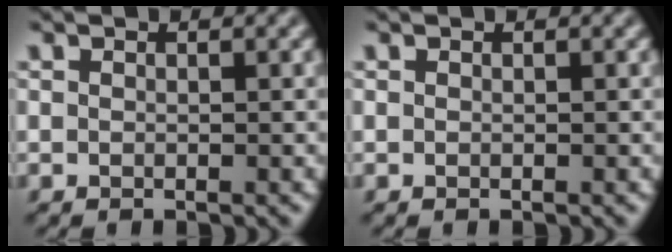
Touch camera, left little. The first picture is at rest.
{"total": 0.0}